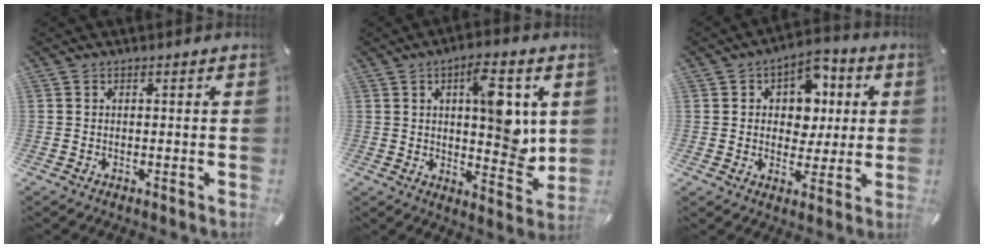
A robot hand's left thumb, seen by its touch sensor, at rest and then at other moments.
{"total": 12.5, "force": [3.4, 5.2, 10.8], "torque": [-0.136, -0.017, 0.054]}
{"total": 9.0, "force": [1.9, 7.8, 4.1], "torque": [-0.054, -0.011, 0.031]}